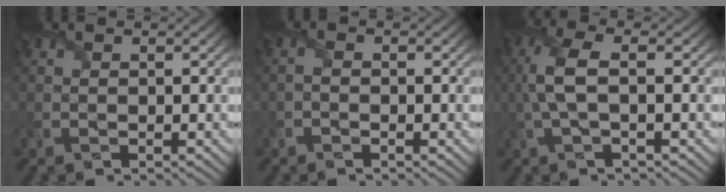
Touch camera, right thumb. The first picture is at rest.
{"total": 0.9, "force": [-0.6, 0.4, 0.5], "torque": [-0.013, 0.000, -0.015]}
{"total": 4.9, "force": [0.0, 1.7, 4.6], "torque": [-0.118, 0.008, -0.007]}